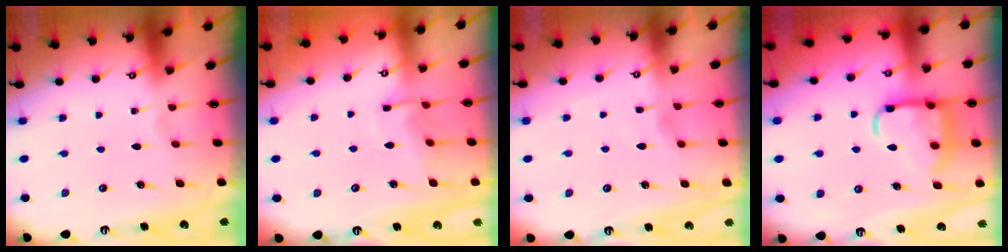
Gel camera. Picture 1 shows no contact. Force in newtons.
{"total": 5.6, "press": 5.5, "slide": 0.7}
{"total": 2.3, "press": 2.3, "slide": 0.3}
{"total": 14.7, "press": 14.7, "slide": 1.4}